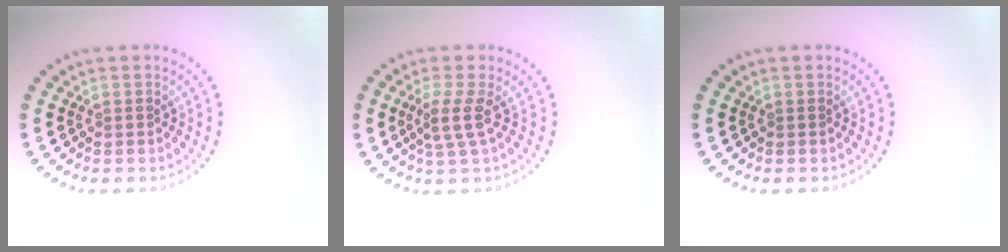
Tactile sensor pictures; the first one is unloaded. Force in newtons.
{"total": 2.1, "press": 1.6, "slide": 1.5}
{"total": 0.0}